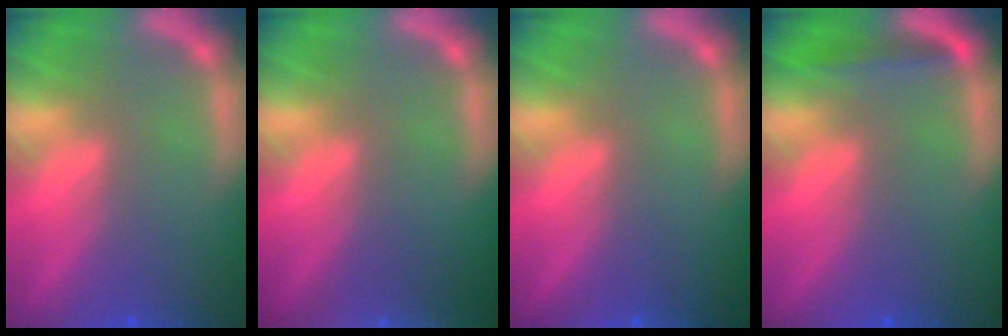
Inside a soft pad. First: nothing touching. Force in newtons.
{"total": 10.0}
{"total": 0.9}
{"total": 1.9}